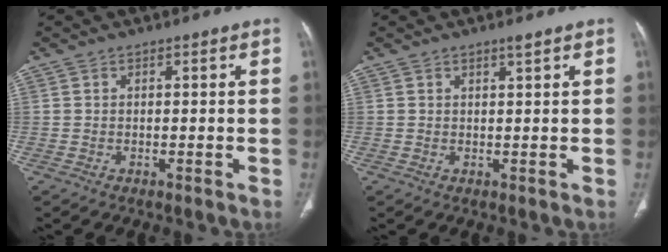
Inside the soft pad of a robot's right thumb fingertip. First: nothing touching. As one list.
[{"total": 1.1, "force": [0.8, 0.0, 0.8], "torque": [-0.009, -0.006, 0.015]}]